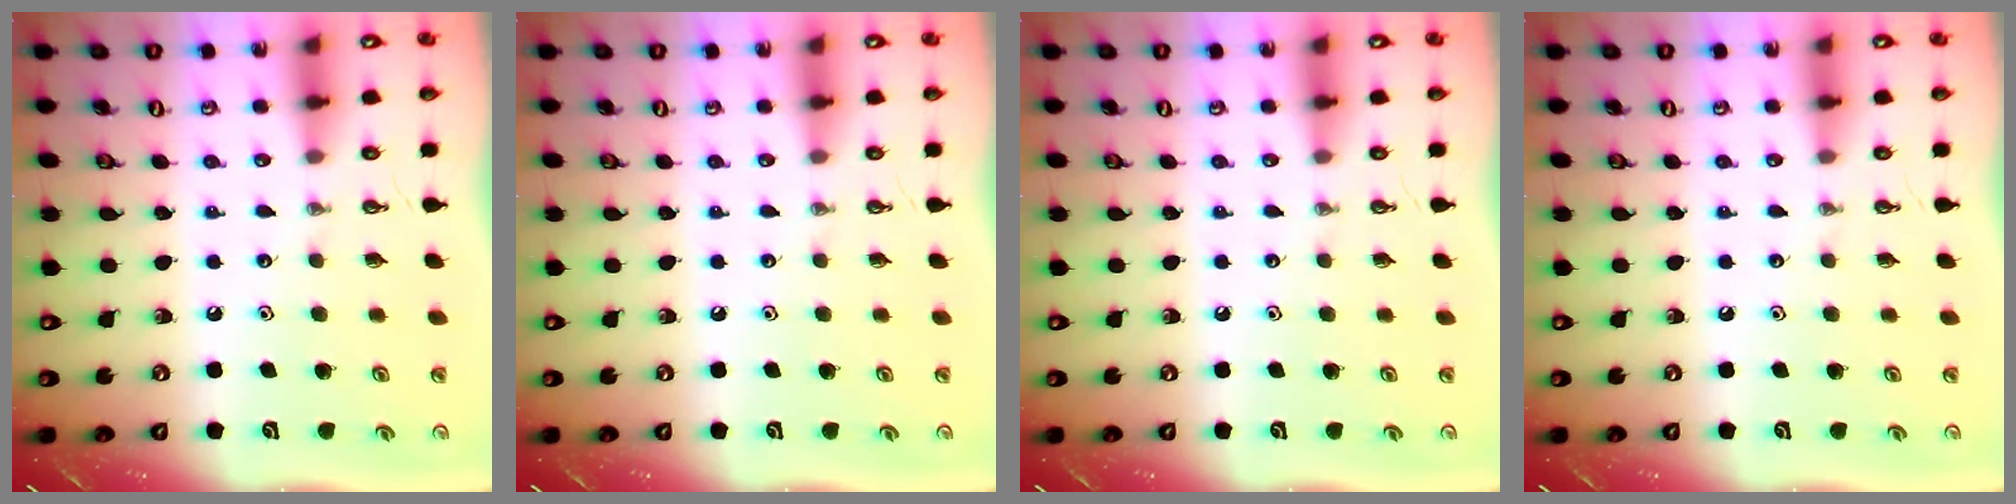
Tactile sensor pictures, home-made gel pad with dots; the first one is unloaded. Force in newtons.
{"total": 0.0}
{"total": 0.0}
{"total": 0.0}